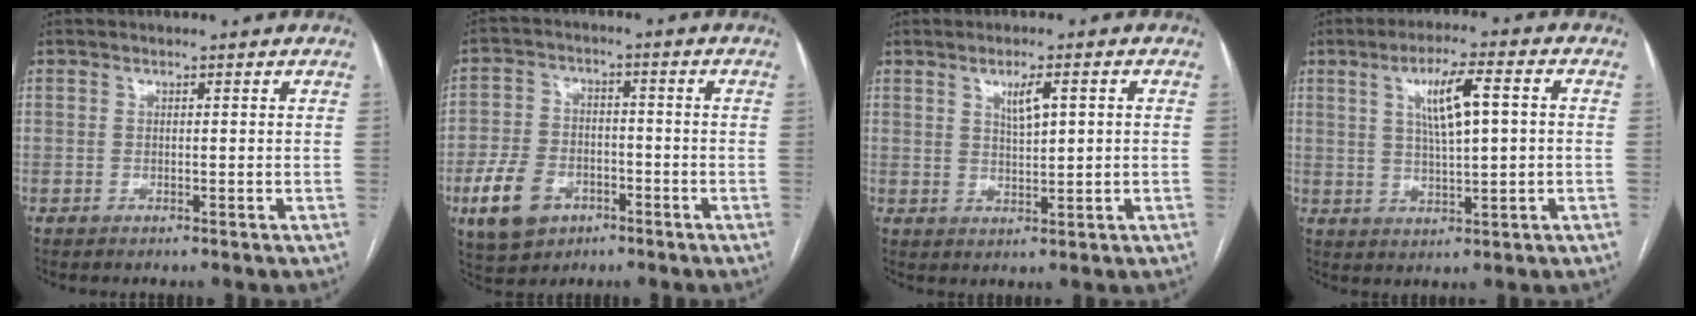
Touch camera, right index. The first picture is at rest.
{"total": 9.5, "force": [-4.4, 6.5, 5.3], "torque": [-0.121, 0.008, -0.069]}
{"total": 3.8, "force": [1.3, 0.8, 3.5], "torque": [-0.063, -0.002, 0.024]}
{"total": 8.1, "force": [1.7, 1.3, 7.8], "torque": [-0.140, 0.014, 0.035]}